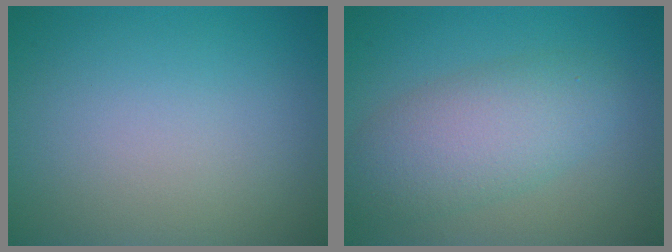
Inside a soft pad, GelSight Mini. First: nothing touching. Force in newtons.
{"total": 5.7, "press": 5.7, "slide": 0.2}